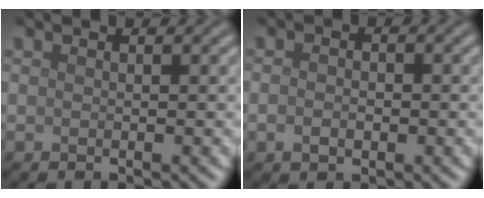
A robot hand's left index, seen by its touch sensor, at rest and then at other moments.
{"total": 1.8, "force": [-0.5, 1.2, 1.3], "torque": [-0.025, 0.000, -0.010]}